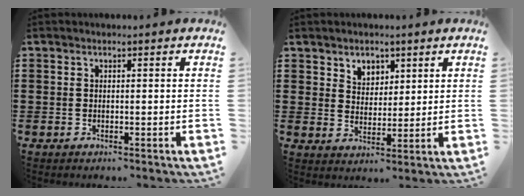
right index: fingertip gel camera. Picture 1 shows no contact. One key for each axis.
{"total": 3.8, "fx": 2.7, "fy": 2.7, "fz": 0.3, "tx": -0.020, "ty": 0.009, "tz": 0.051}